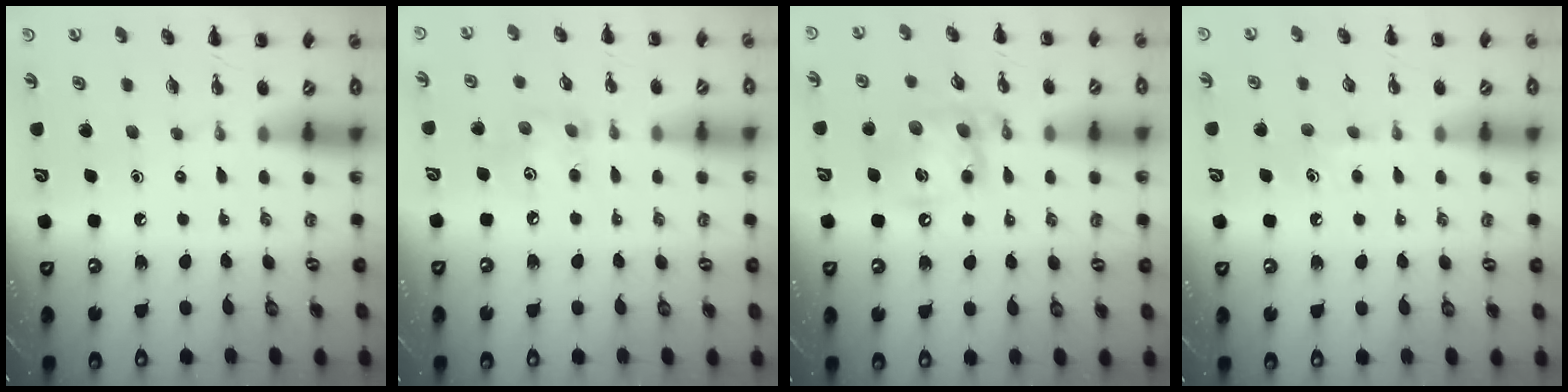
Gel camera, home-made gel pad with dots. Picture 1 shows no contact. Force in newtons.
{"total": 4.5, "press": 4.5, "slide": 0.6}
{"total": 14.7, "press": 14.5, "slide": 2.7}
{"total": 4.6, "press": 4.4, "slide": 1.4}